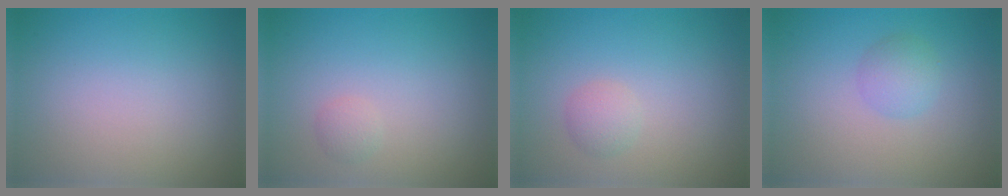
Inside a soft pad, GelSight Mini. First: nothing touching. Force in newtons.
{"total": 0.8, "press": 0.8, "slide": 0.0}
{"total": 1.4, "press": 1.4, "slide": 0.1}
{"total": 2.0, "press": 2.0, "slide": 0.1}